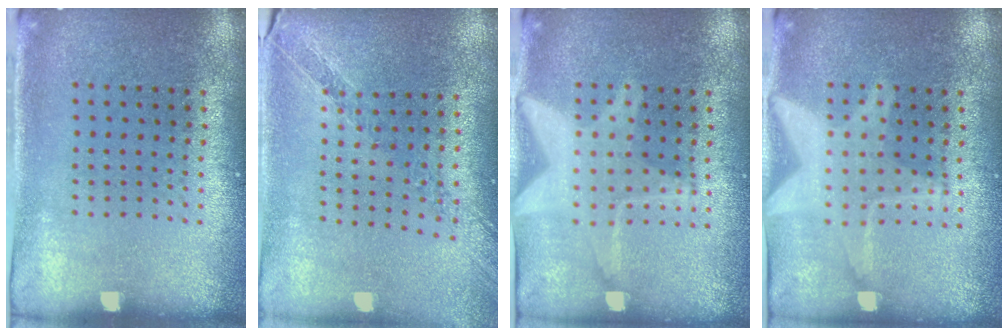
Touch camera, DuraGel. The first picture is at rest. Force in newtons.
{"total": 1.0, "press": 1.0, "slide": 0.1}
{"total": 3.0, "press": 3.0, "slide": 0.3}
{"total": 3.0, "press": 3.0, "slide": 0.3}